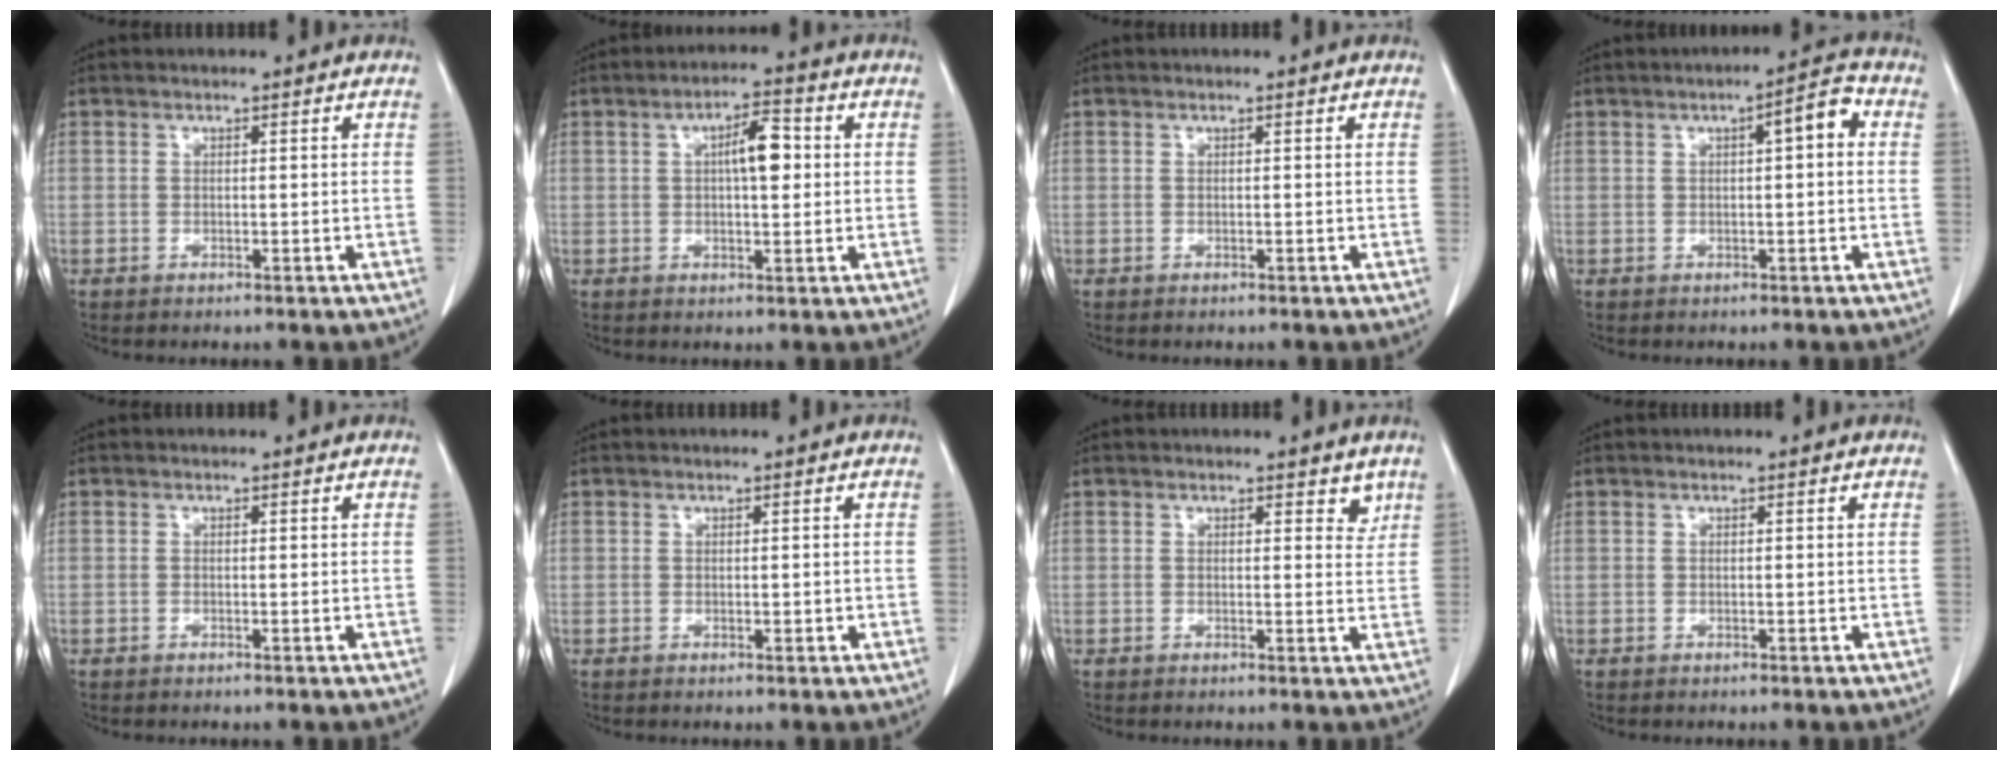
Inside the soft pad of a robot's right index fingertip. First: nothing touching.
{"total": 5.9, "force": [1.0, 1.8, 5.5], "torque": [-0.091, 0.012, 0.015]}
{"total": 0.0}
{"total": 4.6, "force": [1.0, 0.9, 4.4], "torque": [-0.064, 0.017, 0.010]}
{"total": 0.0}
{"total": 0.8, "force": [-0.1, 0.4, 0.7], "torque": [-0.010, -0.002, 0.002]}
{"total": 2.3, "force": [1.6, 1.3, 1.0], "torque": [0.002, -0.008, 0.015]}
{"total": 0.0}